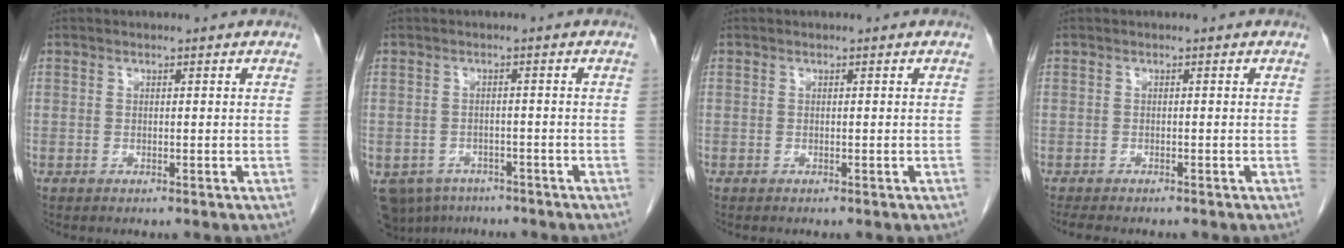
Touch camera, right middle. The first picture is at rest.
{"total": 8.5, "force": [-6.0, 5.7, 2.2], "torque": [-0.057, -0.006, -0.081]}
{"total": 0.6, "force": [-0.5, 0.2, 0.3], "torque": [-0.008, 0.000, -0.003]}
{"total": 4.0, "force": [-3.3, 0.9, 1.9], "torque": [-0.028, -0.009, -0.046]}